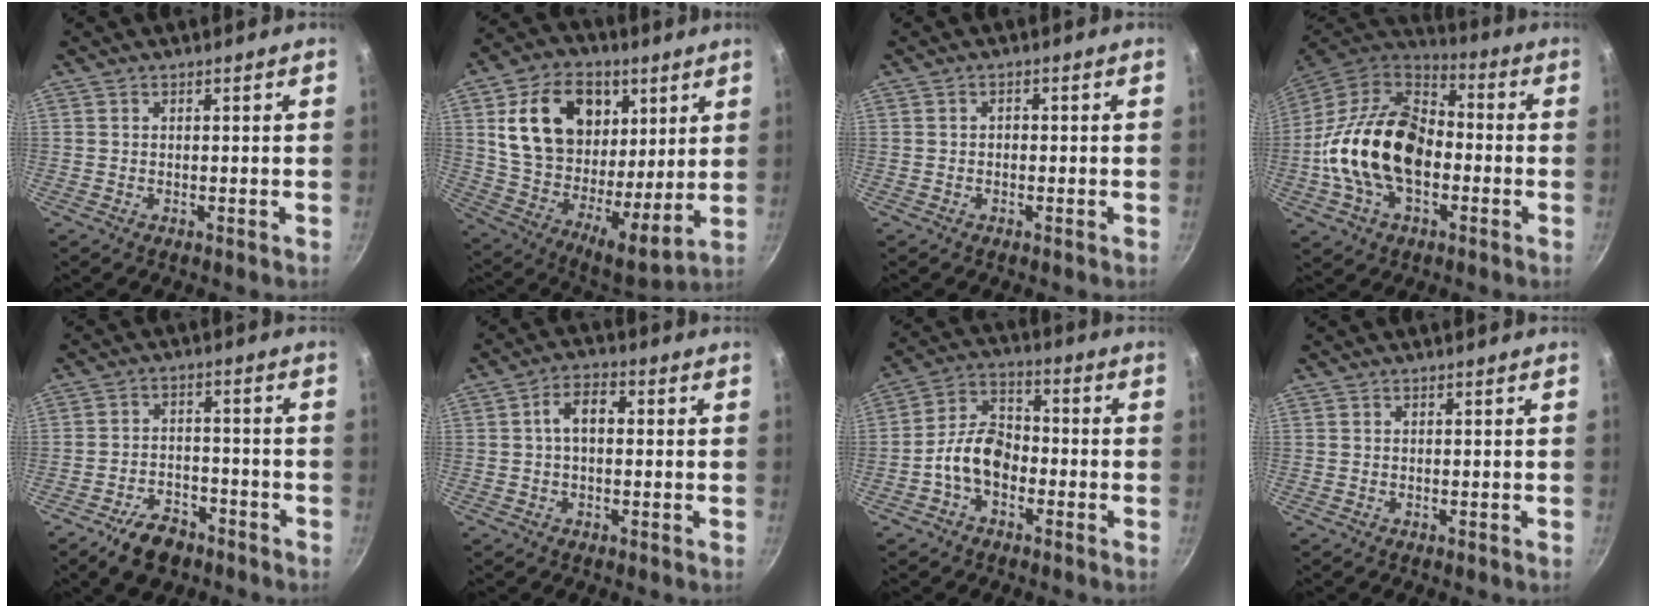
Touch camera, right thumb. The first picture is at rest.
{"total": 23.5, "force": [8.8, 15.7, 15.2], "torque": [-0.237, -0.029, 0.146]}
{"total": 1.1, "force": [-0.3, 0.8, 0.7], "torque": [-0.010, 0.005, -0.006]}
{"total": 22.4, "force": [-3.1, 14.5, 16.8], "torque": [-0.286, 0.037, -0.067]}
{"total": 8.6, "force": [-5.8, 4.7, 4.2], "torque": [-0.061, 0.045, -0.094]}
{"total": 5.8, "force": [0.5, 3.5, 4.6], "torque": [-0.069, 0.017, 0.000]}
{"total": 9.4, "force": [-3.0, 6.3, 6.4], "torque": [-0.088, 0.041, -0.070]}
{"total": 0.0}